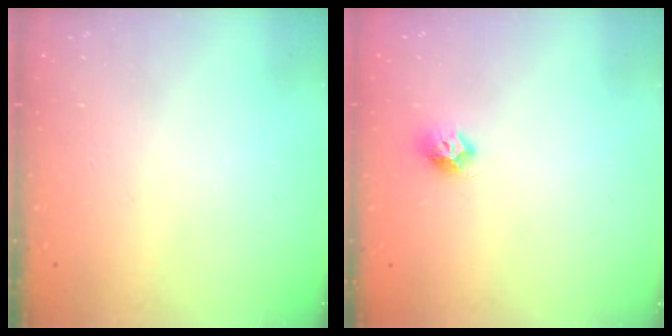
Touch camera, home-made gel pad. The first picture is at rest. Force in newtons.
{"total": 7.4, "press": 7.4, "slide": 0.3}